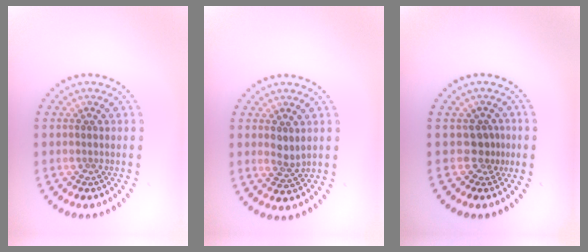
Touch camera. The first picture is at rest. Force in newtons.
{"total": 1.9, "press": 1.7, "slide": 0.7}
{"total": 1.8, "press": 1.3, "slide": 1.3}